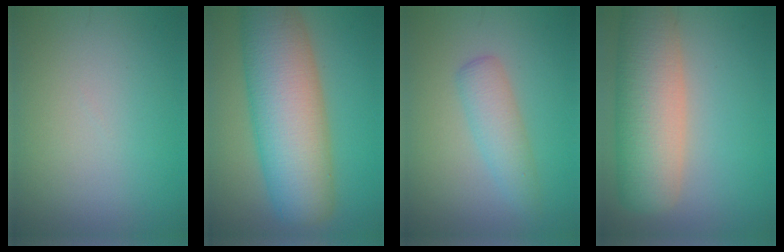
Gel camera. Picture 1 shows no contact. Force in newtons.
{"total": 11.0, "press": 11.0, "slide": 0.7}
{"total": 2.8, "press": 2.8, "slide": 0.0}
{"total": 8.1, "press": 8.1, "slide": 0.5}